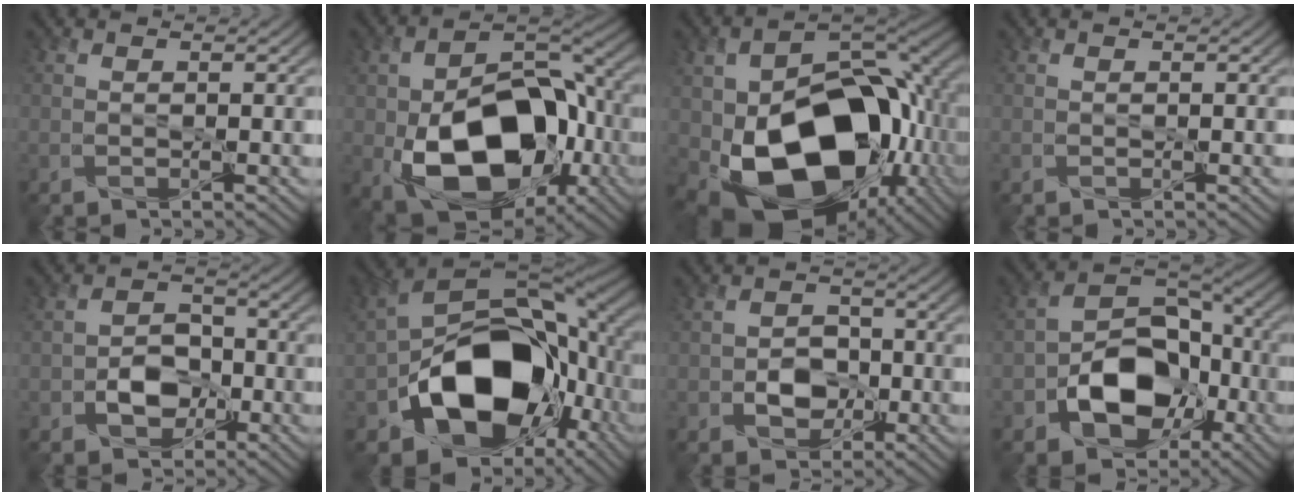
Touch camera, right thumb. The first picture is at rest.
{"total": 17.2, "force": [-5.1, 11.0, 12.3], "torque": [-0.205, -0.025, -0.080]}
{"total": 19.4, "force": [-4.4, 13.4, 13.3], "torque": [-0.224, -0.047, -0.053]}
{"total": 0.0}
{"total": 5.2, "force": [-2.0, 3.6, 3.1], "torque": [-0.047, 0.003, -0.038]}
{"total": 17.5, "force": [-4.6, 12.1, 11.8], "torque": [-0.190, -0.032, -0.075]}
{"total": 4.4, "force": [-1.4, 3.3, 2.5], "torque": [-0.036, 0.000, -0.029]}
{"total": 12.0, "force": [-4.3, 8.2, 7.6], "torque": [-0.135, -0.012, -0.076]}